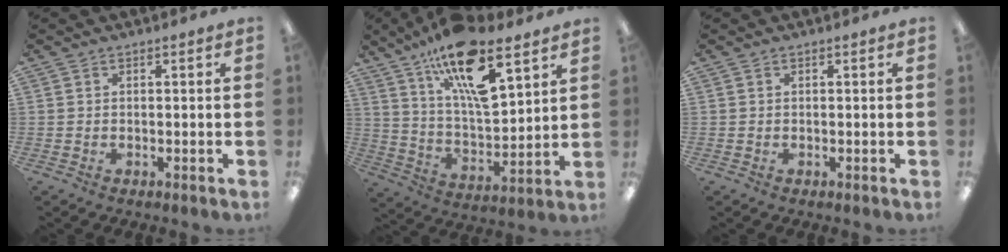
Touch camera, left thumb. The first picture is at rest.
{"total": 20.0, "force": [13.2, 6.9, 13.3], "torque": [-0.224, -0.069, 0.222]}
{"total": 0.0}